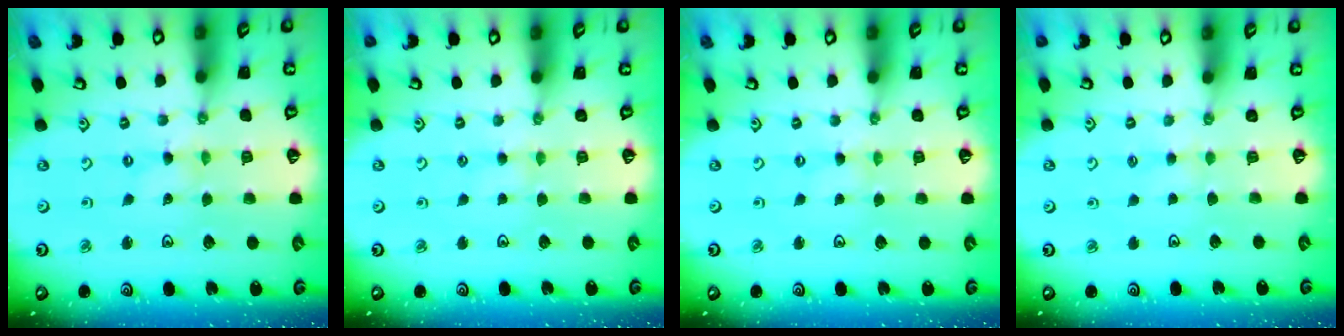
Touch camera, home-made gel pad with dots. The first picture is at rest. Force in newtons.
{"total": 2.2, "press": 2.2, "slide": 0.4}
{"total": 0.7, "press": 0.7, "slide": 0.2}
{"total": 1.9, "press": 1.8, "slide": 0.3}